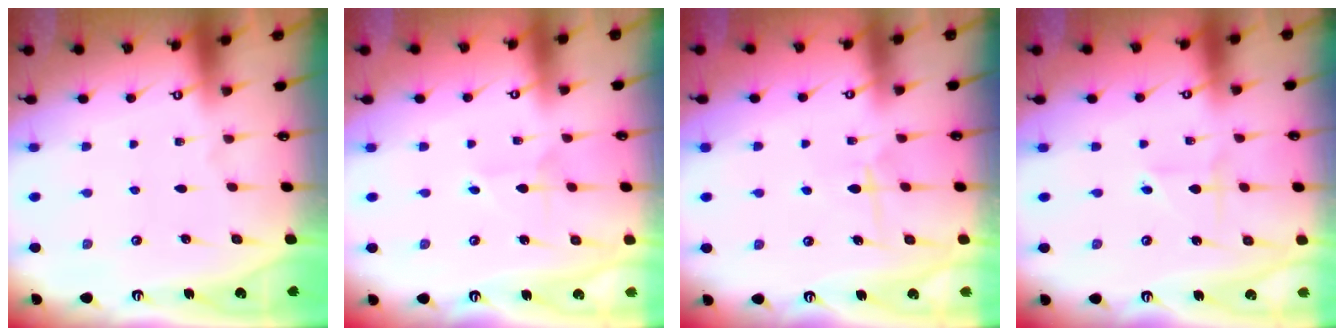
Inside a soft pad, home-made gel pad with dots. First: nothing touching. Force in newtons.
{"total": 2.8, "press": 2.7, "slide": 0.3}
{"total": 5.8, "press": 5.8, "slide": 0.6}
{"total": 1.9, "press": 1.9, "slide": 0.3}